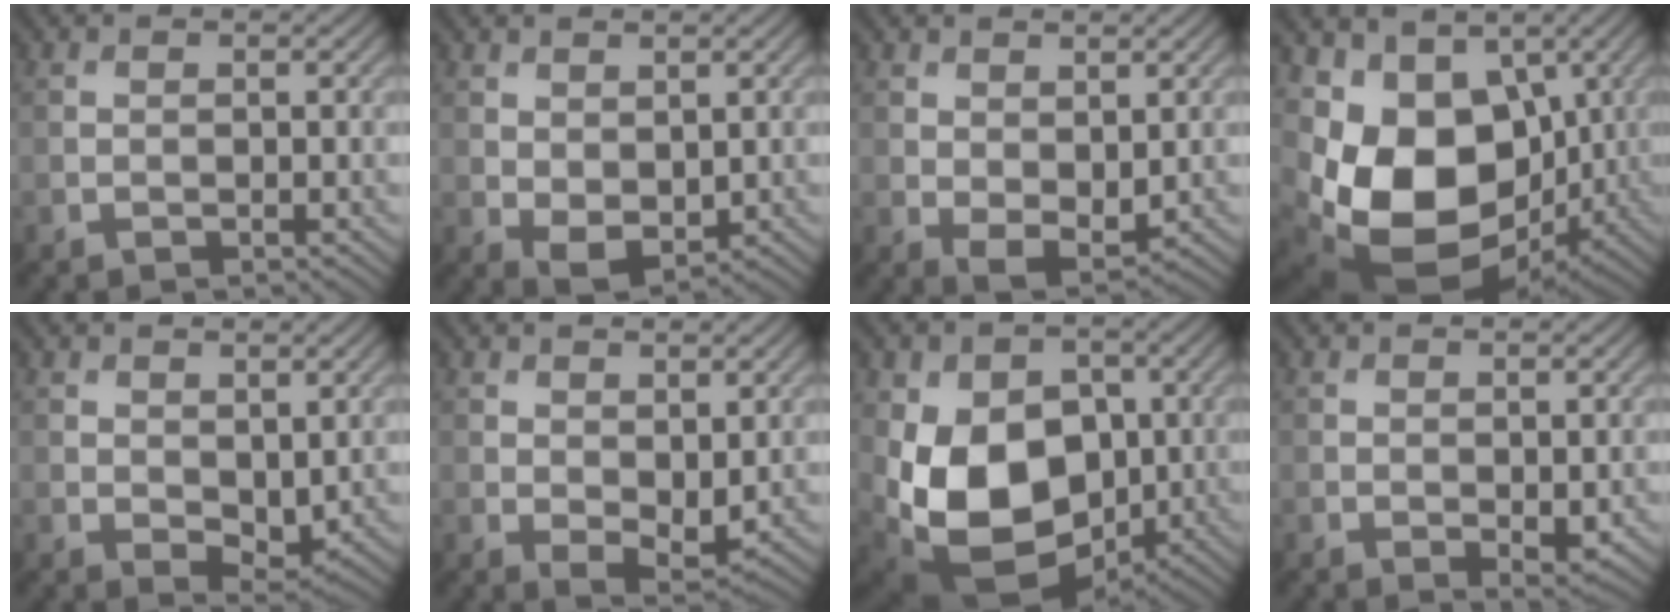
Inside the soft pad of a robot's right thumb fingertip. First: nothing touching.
{"total": 3.4, "force": [0.8, 2.2, 2.4], "torque": [-0.053, -0.009, 0.023]}
{"total": 3.7, "force": [0.9, 2.3, 2.8], "torque": [-0.056, -0.010, 0.023]}
{"total": 15.5, "force": [-0.8, 11.4, 10.5], "torque": [-0.226, -0.039, -0.001]}
{"total": 4.0, "force": [1.1, 2.4, 3.0], "torque": [-0.056, -0.010, 0.025]}
{"total": 4.1, "force": [1.0, 2.3, 3.2], "torque": [-0.060, -0.011, 0.024]}
{"total": 14.2, "force": [-2.0, 10.3, 9.6], "torque": [-0.183, -0.027, -0.036]}
{"total": 2.1, "force": [0.0, 1.1, 1.8], "torque": [-0.028, -0.009, 0.009]}